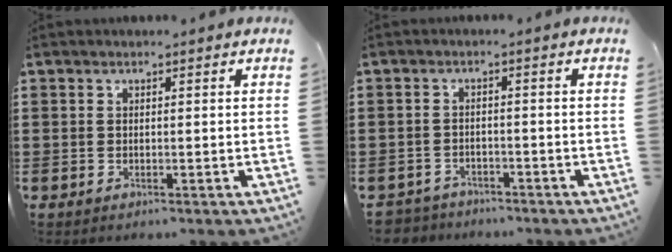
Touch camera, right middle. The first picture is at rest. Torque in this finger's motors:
{"motor_torque": [0.94, -0.33, 0.13, 0.05]}